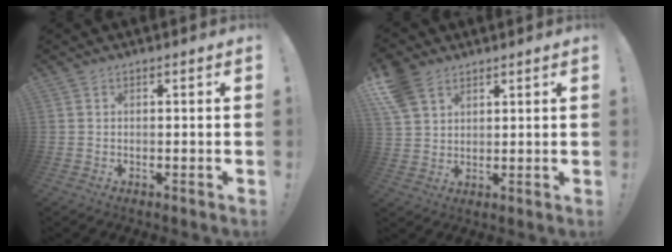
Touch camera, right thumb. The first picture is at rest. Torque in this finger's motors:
{"motor_torque": [0.07, 2.06, 0.41, 0.19, 0.09]}